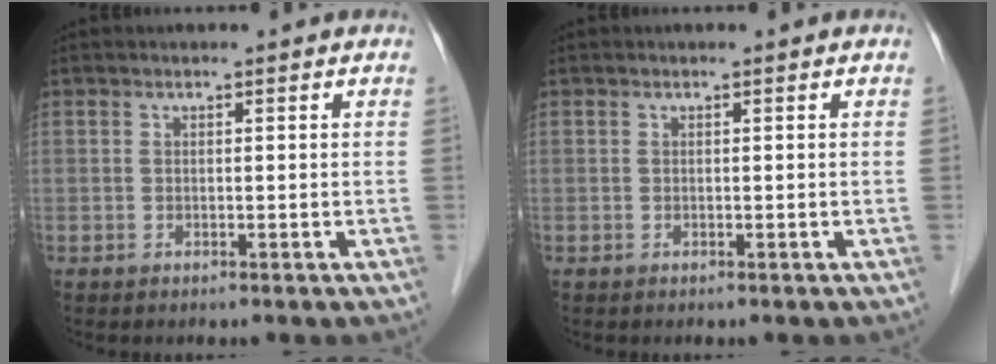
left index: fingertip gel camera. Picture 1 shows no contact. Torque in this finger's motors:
{"motor_torque": [-0.02, -0.02, 0.03, 0.01]}